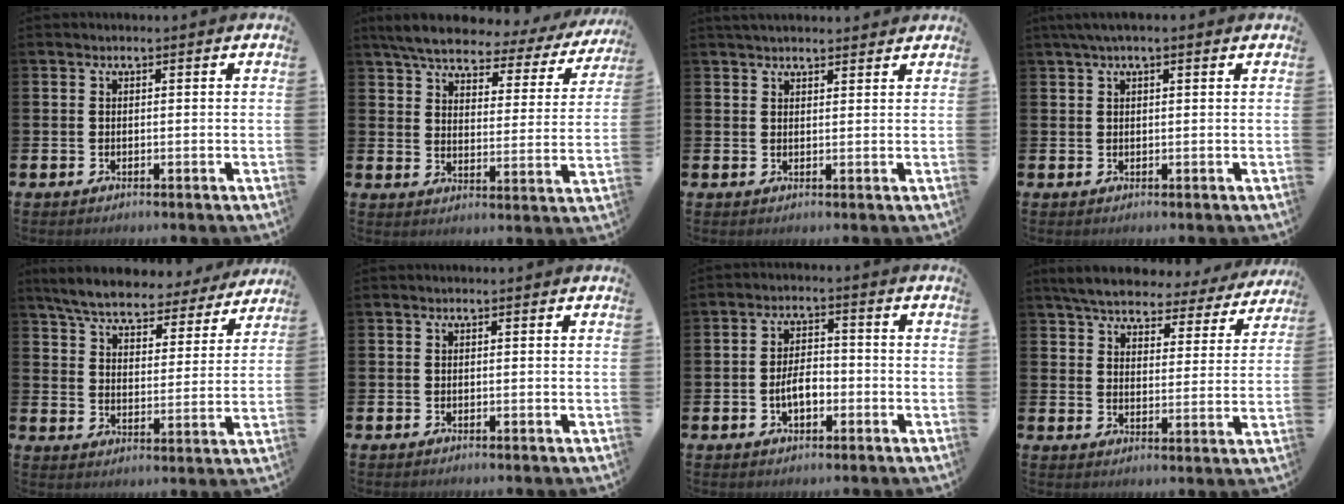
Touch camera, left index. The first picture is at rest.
{"total": 5.6, "force": [4.9, 1.4, 2.3], "torque": [-0.069, -0.033, 0.077]}
{"total": 2.5, "force": [2.4, 0.5, 0.4], "torque": [-0.013, -0.005, 0.044]}
{"total": 1.9, "force": [1.4, 0.3, 1.4], "torque": [-0.027, 0.005, 0.024]}
{"total": 6.6, "force": [6.2, 1.2, 2.0], "torque": [-0.067, -0.037, 0.106]}
{"total": 0.0}
{"total": 4.2, "force": [-1.3, 2.2, 3.4], "torque": [-0.047, 0.004, -0.027]}
{"total": 5.7, "force": [5.3, 1.3, 1.5], "torque": [-0.055, -0.030, 0.092]}